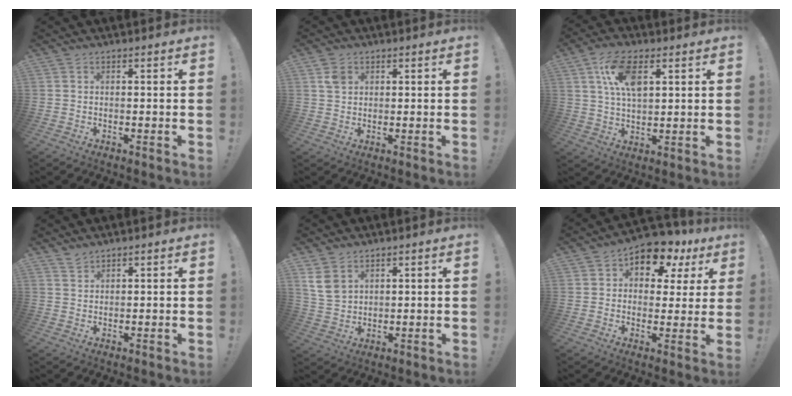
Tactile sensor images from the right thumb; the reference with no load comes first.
{"total": 3.3, "force": [1.6, 2.4, 1.5], "torque": [-0.013, -0.004, 0.030]}
{"total": 11.7, "force": [4.5, 5.9, 9.1], "torque": [-0.165, 0.000, 0.081]}
{"total": 2.0, "force": [1.9, 0.5, 0.4], "torque": [-0.004, -0.012, 0.035]}
{"total": 7.2, "force": [3.7, 4.8, 3.8], "torque": [-0.081, -0.007, 0.076]}
{"total": 8.7, "force": [5.2, 5.7, 4.0], "torque": [-0.053, -0.042, 0.096]}